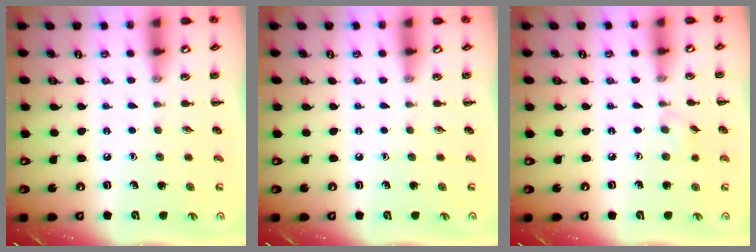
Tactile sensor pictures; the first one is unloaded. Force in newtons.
{"total": 0.0}
{"total": 3.4, "press": 3.1, "slide": 1.3}